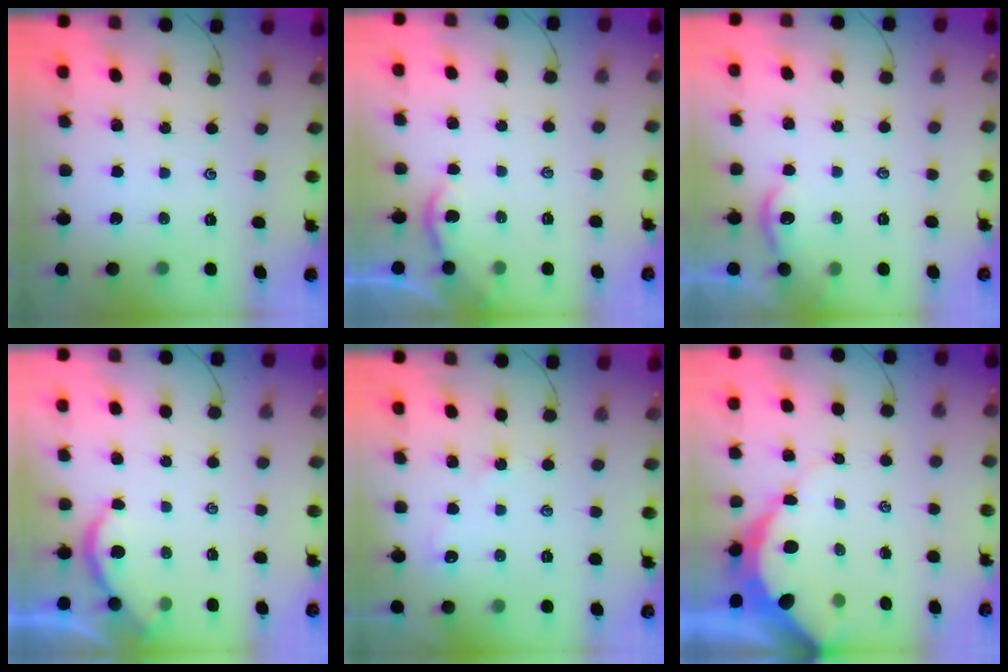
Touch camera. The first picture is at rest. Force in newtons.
{"total": 2.0, "press": 1.9, "slide": 0.4}
{"total": 2.5, "press": 2.5, "slide": 0.3}
{"total": 1.9, "press": 1.9, "slide": 0.4}
{"total": 1.9, "press": 1.8, "slide": 0.4}
{"total": 8.7, "press": 8.6, "slide": 0.9}